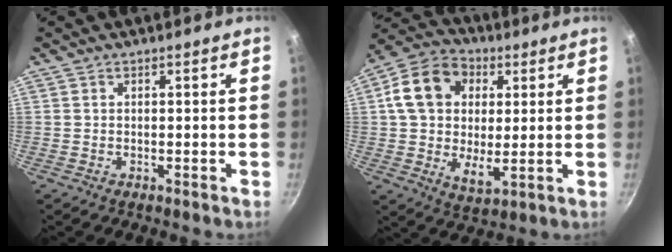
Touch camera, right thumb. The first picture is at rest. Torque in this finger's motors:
{"motor_torque": [-0.85, 1.73, 1.55, 0.06, 0.38]}